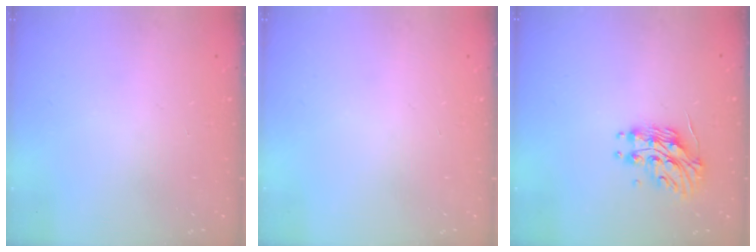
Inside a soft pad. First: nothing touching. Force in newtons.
{"total": 0.0}
{"total": 11.8, "press": 11.8, "slide": 0.6}